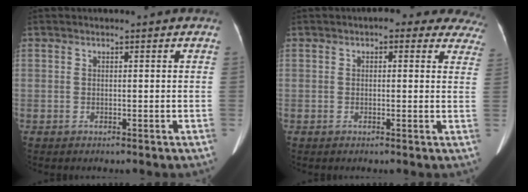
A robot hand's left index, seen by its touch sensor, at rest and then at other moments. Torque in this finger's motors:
{"motor_torque": [0.07, -0.09, 0.00, 0.00]}